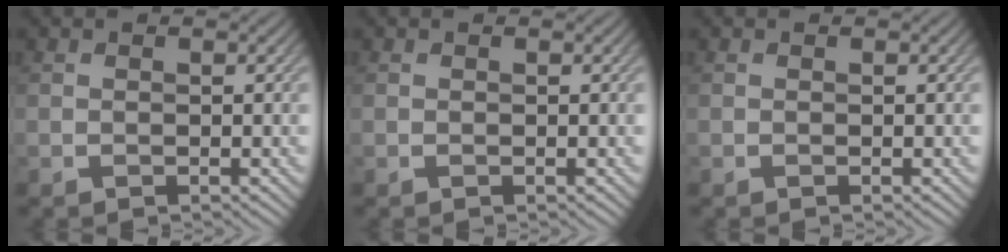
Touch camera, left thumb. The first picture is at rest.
{"total": 0.0}
{"total": 0.0}